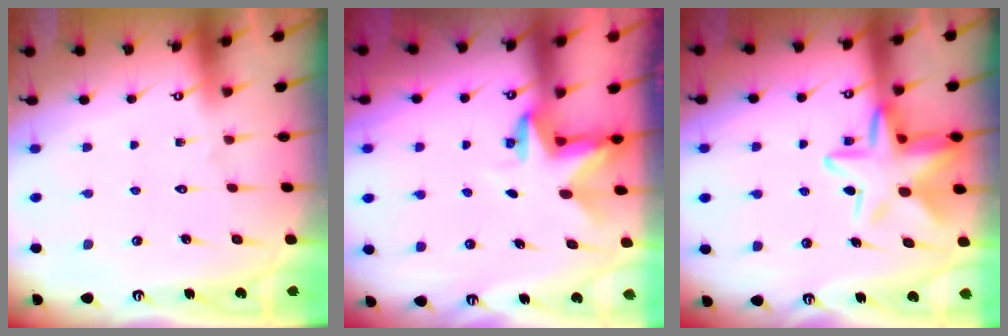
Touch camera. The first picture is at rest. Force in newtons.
{"total": 3.0, "press": 3.0, "slide": 0.1}
{"total": 15.2, "press": 15.1, "slide": 1.3}